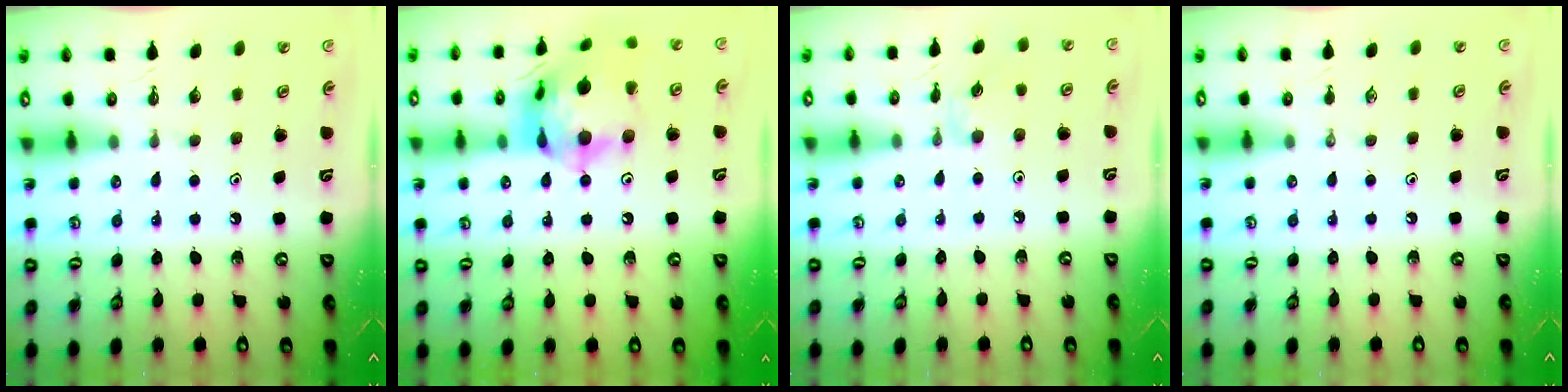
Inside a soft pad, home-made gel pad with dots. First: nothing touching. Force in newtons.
{"total": 20.2, "press": 20.1, "slide": 2.3}
{"total": 1.3, "press": 1.2, "slide": 0.4}
{"total": 0.0}